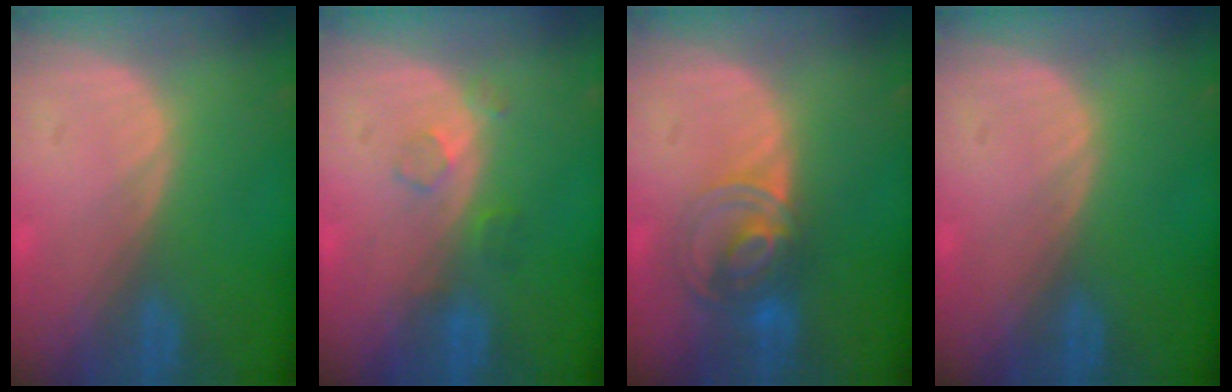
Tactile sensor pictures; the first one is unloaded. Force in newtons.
{"total": 2.5, "press": 2.5, "slide": 0.3}
{"total": 7.4, "press": 6.2, "slide": 4.2}
{"total": 0.0}